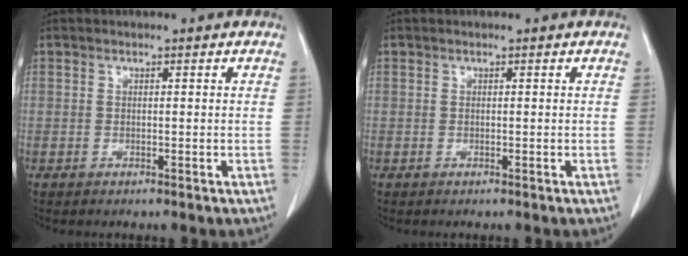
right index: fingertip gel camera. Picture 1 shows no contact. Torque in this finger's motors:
{"motor_torque": [0.00, 0.00, 0.00, 0.00]}